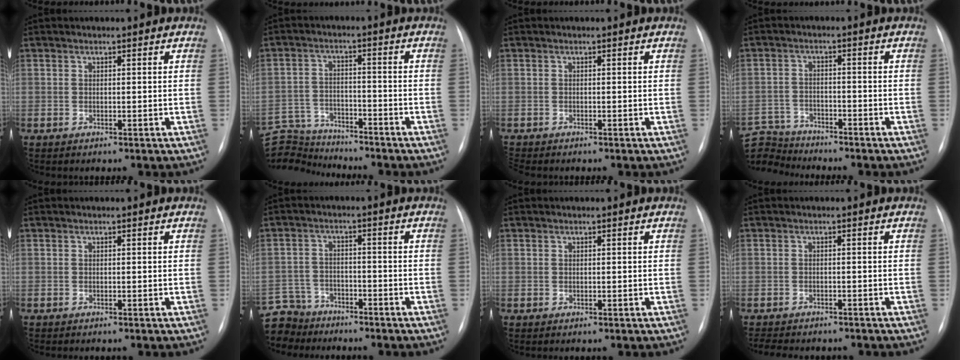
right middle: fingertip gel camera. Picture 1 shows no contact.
{"total": 11.6, "force": [-11.4, 1.7, 1.1], "torque": [-0.032, 0.018, -0.198]}
{"total": 1.5, "force": [-1.5, 0.1, 0.2], "torque": [0.001, -0.004, -0.021]}
{"total": 9.1, "force": [-8.8, 2.1, 0.3], "torque": [-0.022, 0.012, -0.167]}
{"total": 0.0}
{"total": 8.4, "force": [-7.5, 3.6, -0.1], "torque": [-0.010, 0.007, -0.139]}
{"total": 0.0}
{"total": 7.8, "force": [-6.8, 2.4, 3.1], "torque": [-0.053, -0.003, -0.086]}